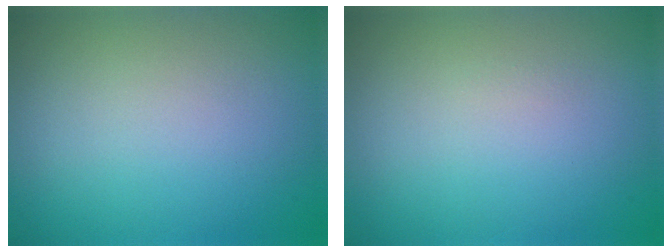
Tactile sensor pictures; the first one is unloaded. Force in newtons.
{"total": 0.0}